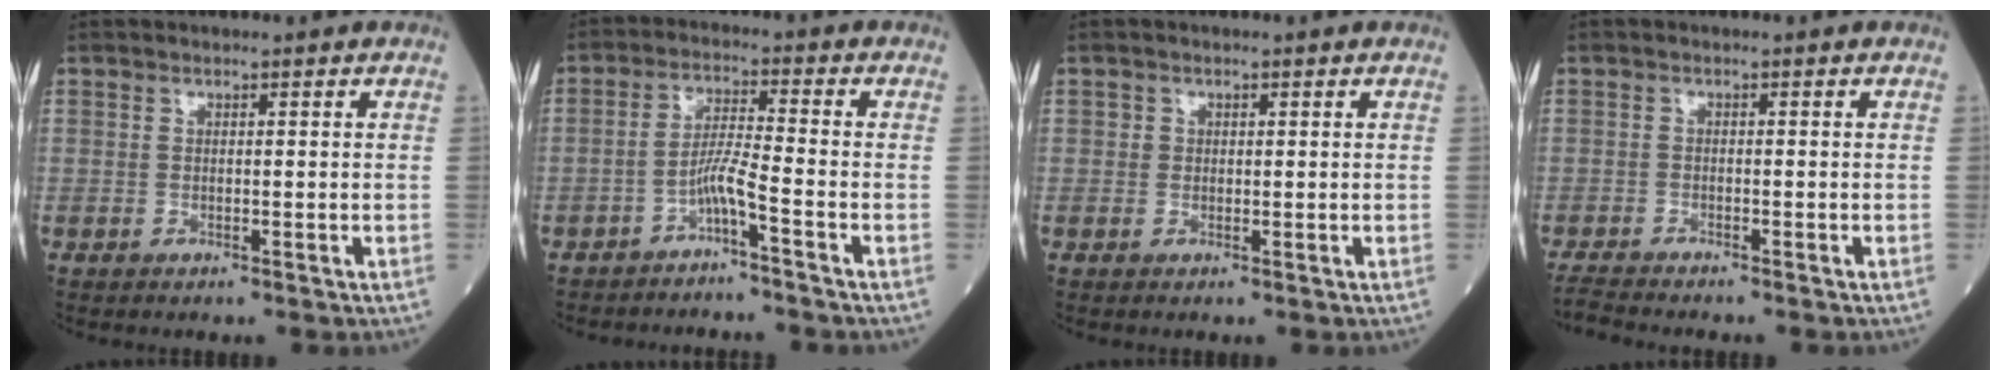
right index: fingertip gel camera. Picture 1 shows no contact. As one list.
[{"total": 3.8, "force": [-2.6, -0.5, 2.8], "torque": [-0.054, 0.004, -0.052]}, {"total": 0.9, "force": [0.2, 0.9, 0.2], "torque": [0.001, 0.002, 0.000]}, {"total": 3.5, "force": [-3.3, -0.7, 0.7], "torque": [-0.019, -0.017, -0.060]}]